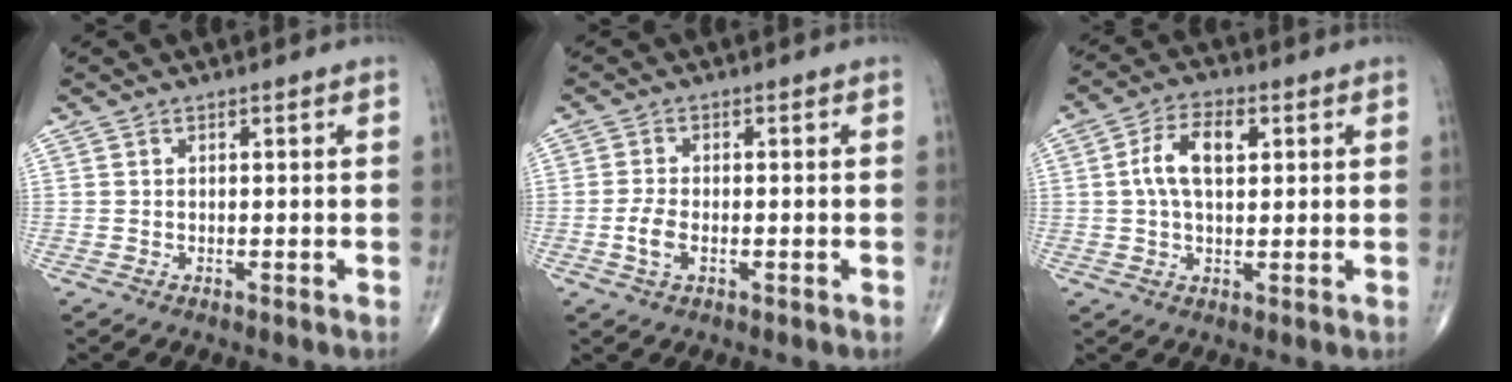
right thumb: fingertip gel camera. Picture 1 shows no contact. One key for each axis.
{"total": 3.5, "fx": -1.0, "fy": 1.8, "fz": 2.9, "tx": -0.062, "ty": 0.005, "tz": -0.020}
{"total": 8.0, "fx": 1.6, "fy": 4.4, "fz": 6.5, "tx": -0.119, "ty": 0.012, "tz": 0.027}